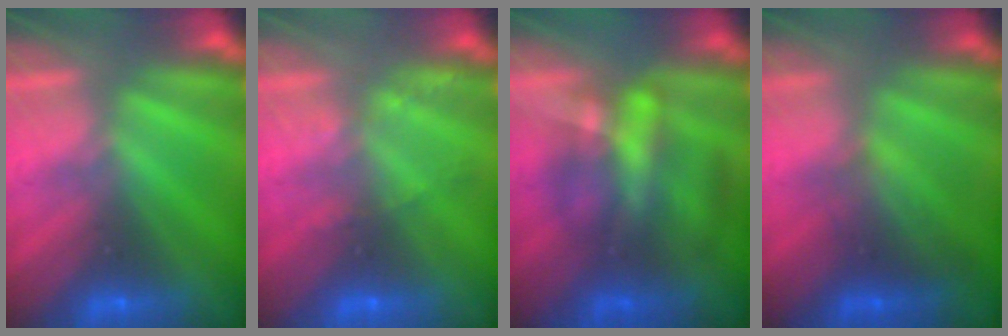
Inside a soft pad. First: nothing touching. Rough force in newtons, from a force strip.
{"total": 2.2}
{"total": 4.7}
{"total": 2.0}